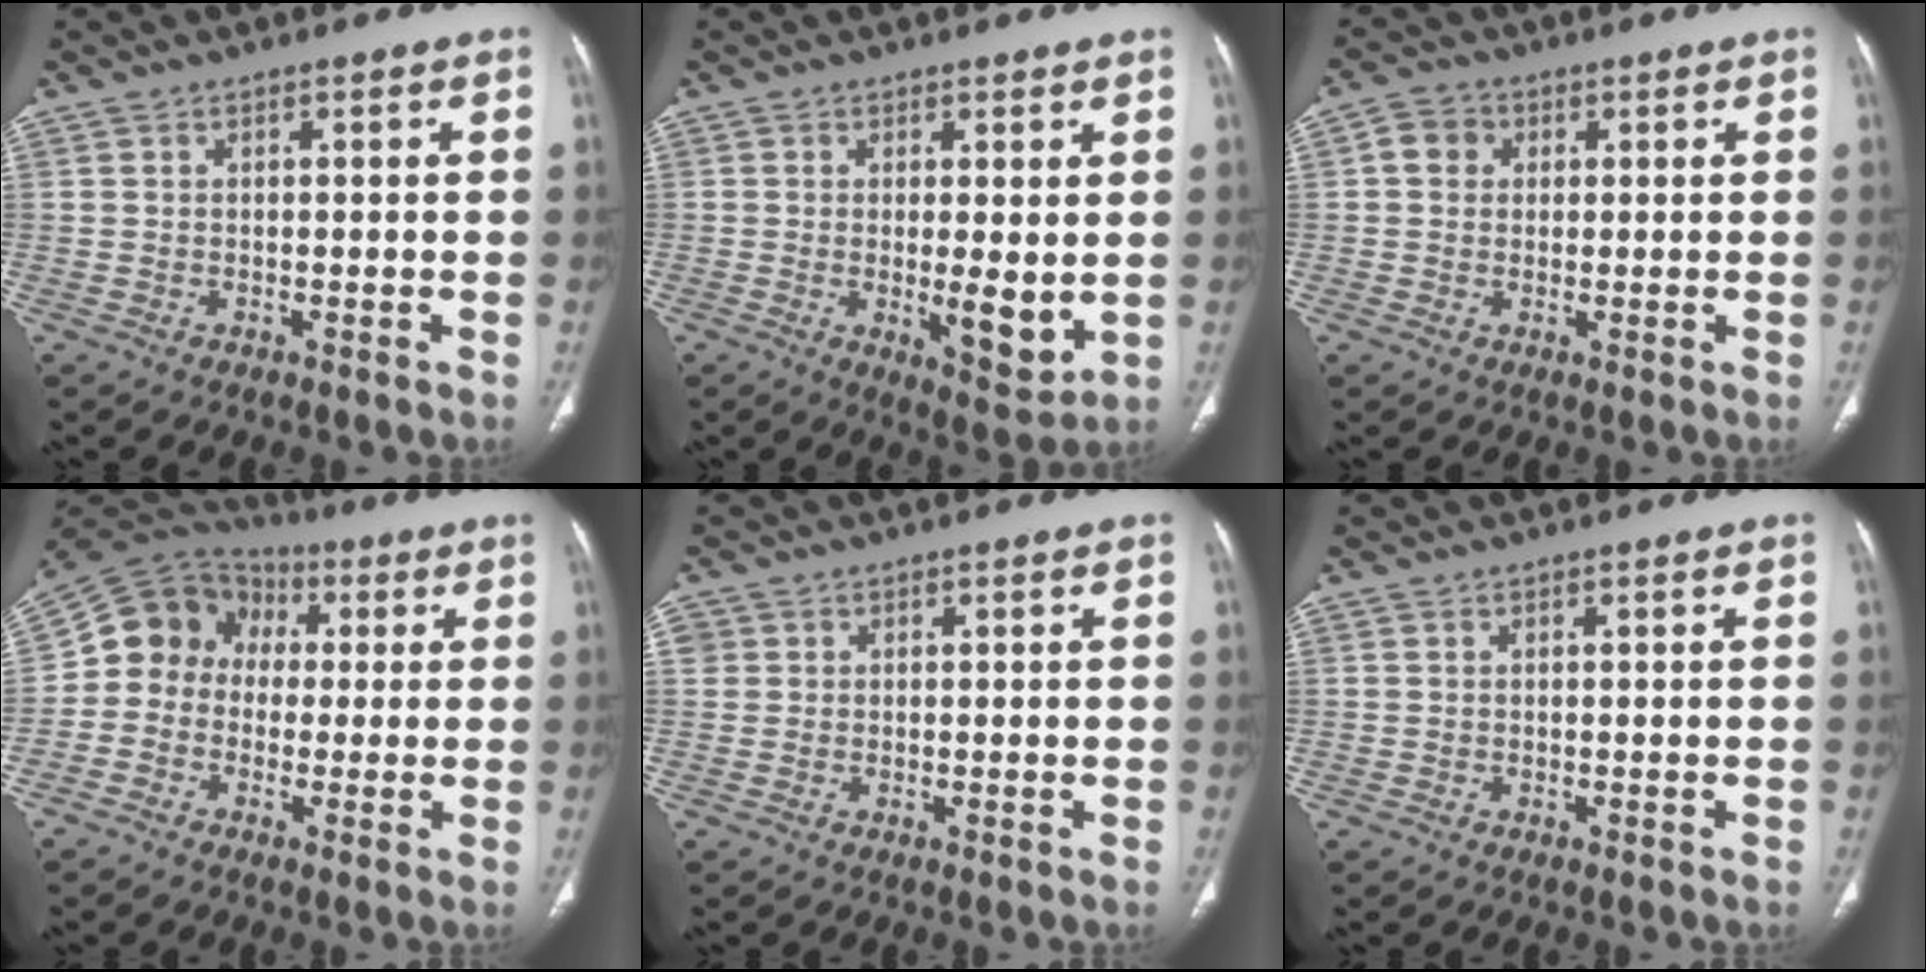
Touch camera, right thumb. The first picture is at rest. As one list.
[{"total": 7.4, "force": [-0.3, 2.6, 7.0], "torque": [-0.096, -0.021, 0.000]}, {"total": 4.2, "force": [1.0, 3.7, 1.8], "torque": [-0.017, 0.006, 0.014]}, {"total": 11.7, "force": [0.4, 10.2, 5.6], "torque": [-0.075, 0.038, -0.011]}, {"total": 1.6, "force": [0.5, 1.5, 0.2], "torque": [0.008, 0.000, 0.006]}, {"total": 0.0}]